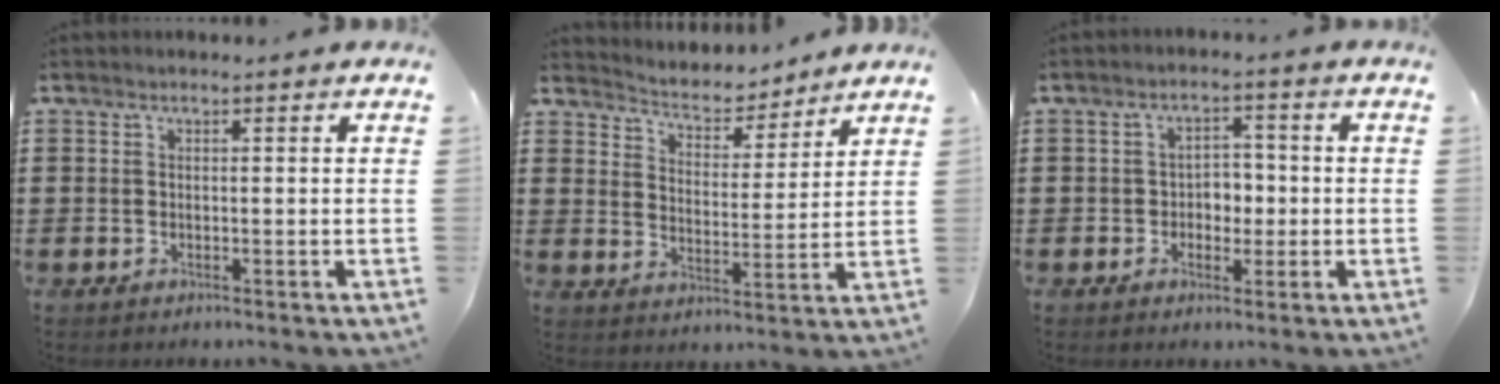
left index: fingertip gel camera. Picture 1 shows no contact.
{"total": 3.8, "force": [3.7, 0.7, 0.1], "torque": [-0.027, -0.031, 0.057]}
{"total": 3.2, "force": [-0.9, 2.5, 1.8], "torque": [-0.043, 0.007, -0.023]}